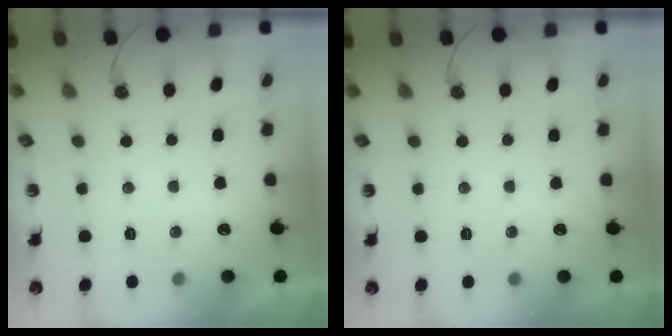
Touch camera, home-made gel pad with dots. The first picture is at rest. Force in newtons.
{"total": 0.0}